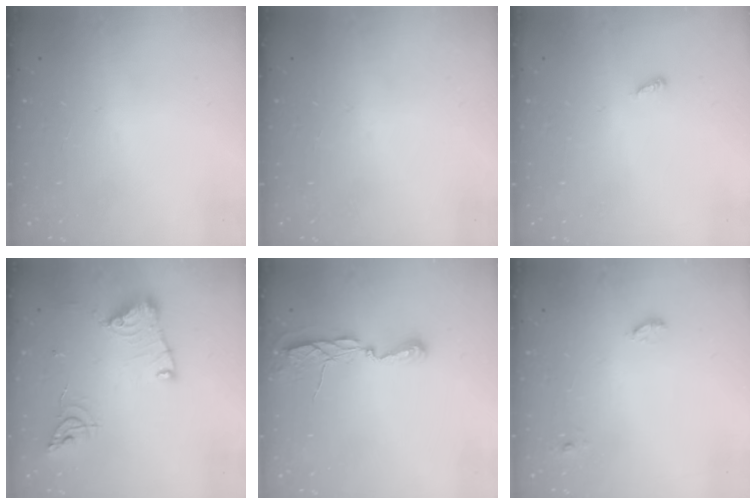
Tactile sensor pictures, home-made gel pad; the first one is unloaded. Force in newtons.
{"total": 0.0}
{"total": 2.9, "press": 2.9, "slide": 0.3}
{"total": 13.4, "press": 13.3, "slide": 1.4}
{"total": 5.5, "press": 5.5, "slide": 0.6}
{"total": 5.9, "press": 4.3, "slide": 4.1}